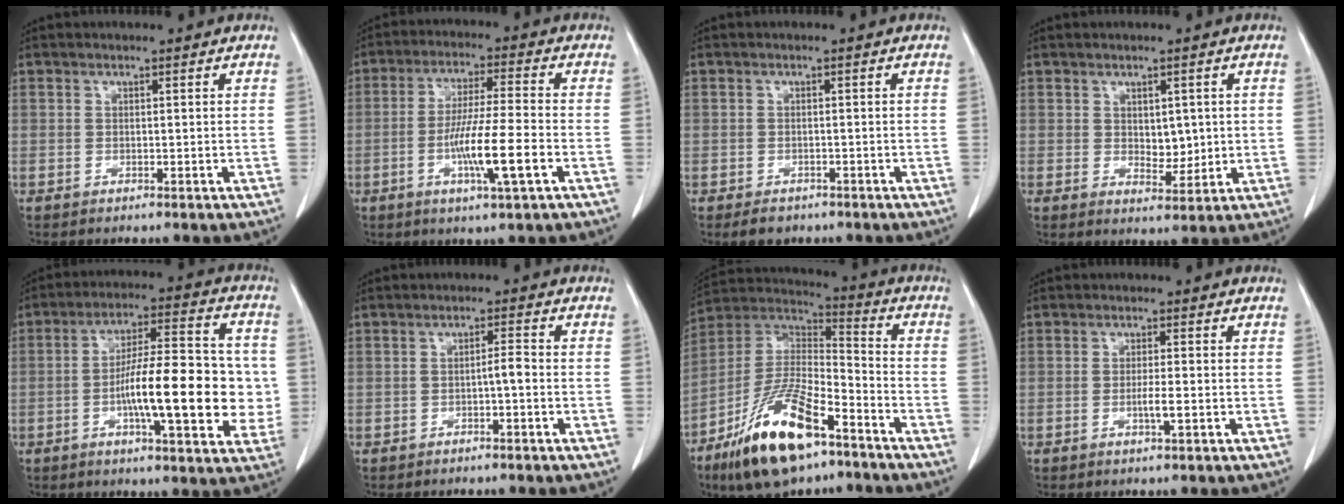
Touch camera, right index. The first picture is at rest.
{"total": 10.2, "force": [-3.3, 0.0, 9.6], "torque": [-0.177, -0.012, -0.062]}
{"total": 2.9, "force": [-2.1, 1.8, 0.9], "torque": [-0.016, 0.001, -0.023]}
{"total": 3.9, "force": [0.5, 2.3, 3.1], "torque": [-0.040, -0.007, 0.016]}
{"total": 16.9, "force": [-2.6, 4.1, 16.2], "torque": [-0.249, 0.020, -0.039]}
{"total": 2.1, "force": [-0.8, 0.2, 1.9], "torque": [-0.029, 0.003, -0.015]}
{"total": 19.1, "force": [-11.7, 5.8, 13.9], "torque": [-0.286, -0.009, -0.210]}
{"total": 2.4, "force": [-0.8, 0.0, 2.2], "torque": [-0.043, -0.002, -0.013]}